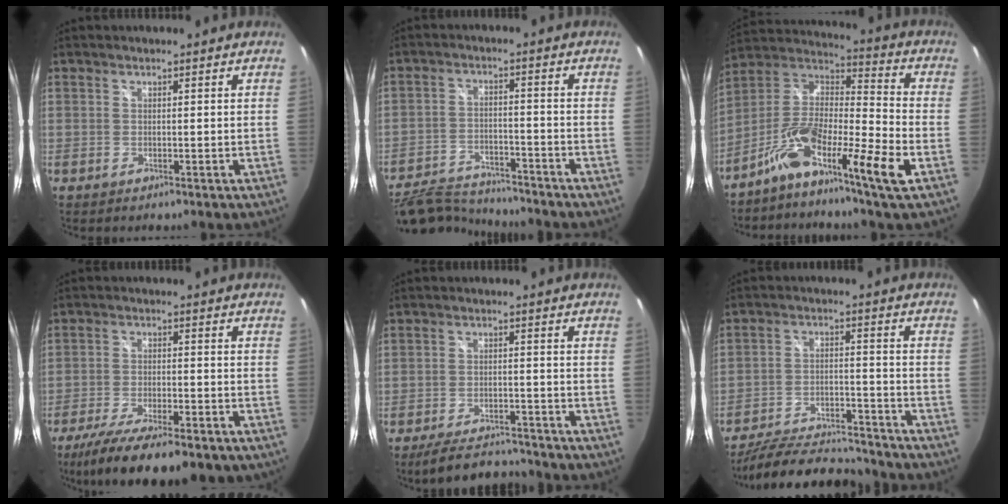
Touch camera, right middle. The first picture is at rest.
{"total": 15.6, "force": [-14.0, 3.9, 5.7], "torque": [-0.137, -0.009, -0.232]}
{"total": 13.6, "force": [-6.8, 1.1, 11.8], "torque": [-0.224, -0.002, -0.142]}
{"total": 16.2, "force": [-11.7, 4.8, 10.1], "torque": [-0.198, -0.049, -0.183]}
{"total": 9.5, "force": [-8.7, 2.1, 3.3], "torque": [-0.085, 0.001, -0.131]}
{"total": 17.2, "force": [-15.4, 4.0, 6.4], "torque": [-0.134, -0.010, -0.229]}